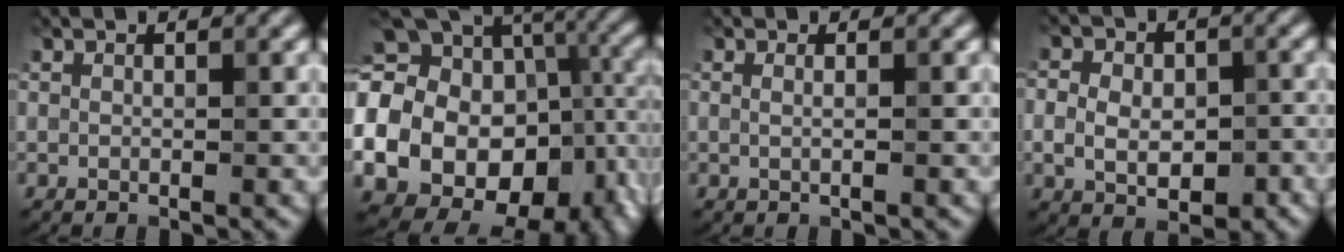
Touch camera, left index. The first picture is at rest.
{"total": 24.8, "force": [-6.1, 20.7, 12.2], "torque": [-0.225, -0.026, -0.121]}
{"total": 1.2, "force": [0.3, 0.6, 1.0], "torque": [-0.005, -0.009, -0.007]}
{"total": 6.3, "force": [-0.8, 4.6, 4.2], "torque": [-0.040, 0.002, -0.020]}